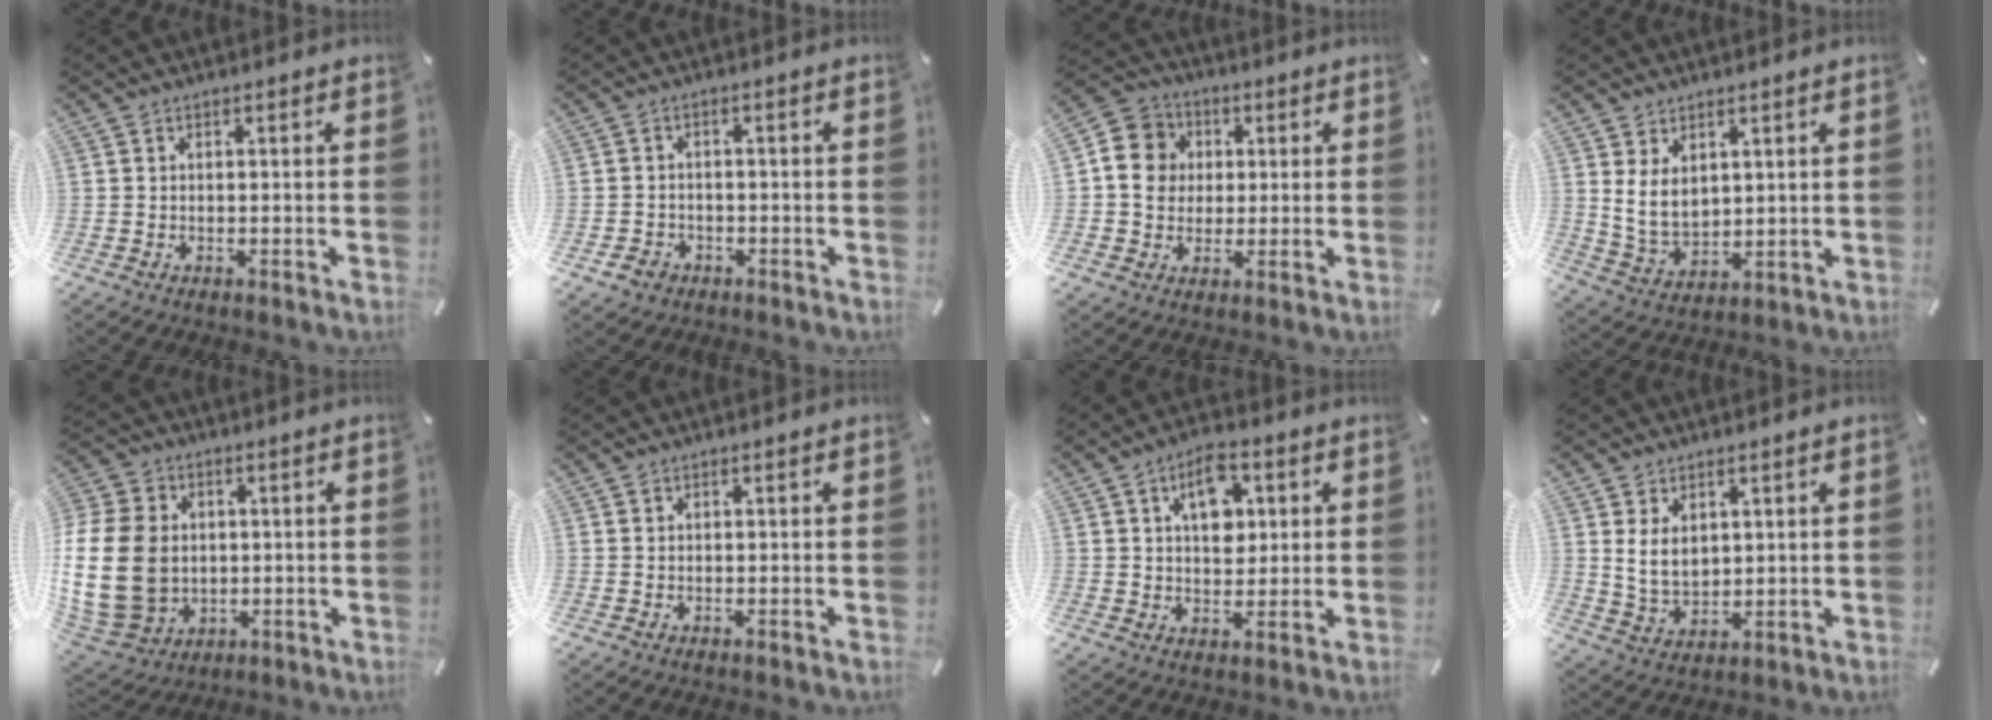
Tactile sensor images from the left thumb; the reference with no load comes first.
{"total": 3.2, "force": [-1.9, 2.5, 0.8], "torque": [-0.019, 0.006, -0.038]}
{"total": 9.2, "force": [0.6, 8.7, 2.8], "torque": [-0.051, 0.008, 0.012]}
{"total": 7.2, "force": [3.2, 5.1, 3.9], "torque": [-0.092, -0.017, 0.056]}
{"total": 19.9, "force": [0.0, 16.1, 11.6], "torque": [-0.245, 0.001, 0.005]}
{"total": 0.0}
{"total": 9.5, "force": [3.2, 6.4, 6.2], "torque": [-0.079, -0.003, 0.050]}
{"total": 6.4, "force": [2.5, 4.6, 3.6], "torque": [-0.079, -0.009, 0.043]}